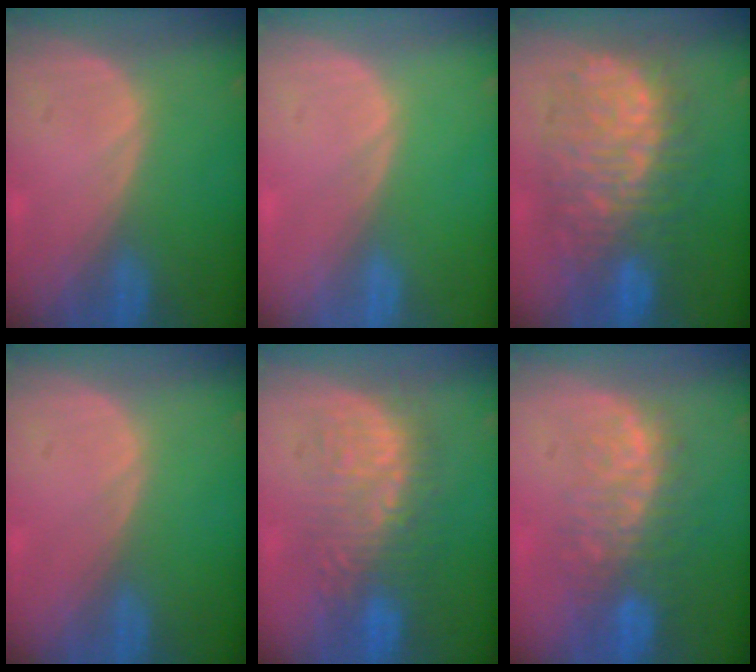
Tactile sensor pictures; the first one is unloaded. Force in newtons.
{"total": 0.0}
{"total": 12.2, "press": 12.1, "slide": 1.3}
{"total": 0.0}
{"total": 9.0, "press": 8.8, "slide": 1.6}
{"total": 10.0, "press": 8.5, "slide": 5.4}